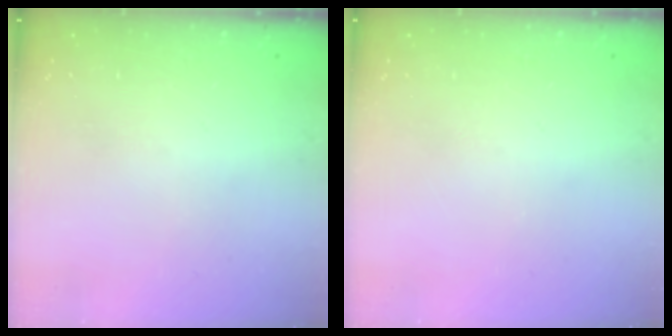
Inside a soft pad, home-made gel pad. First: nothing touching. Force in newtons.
{"total": 0.0}